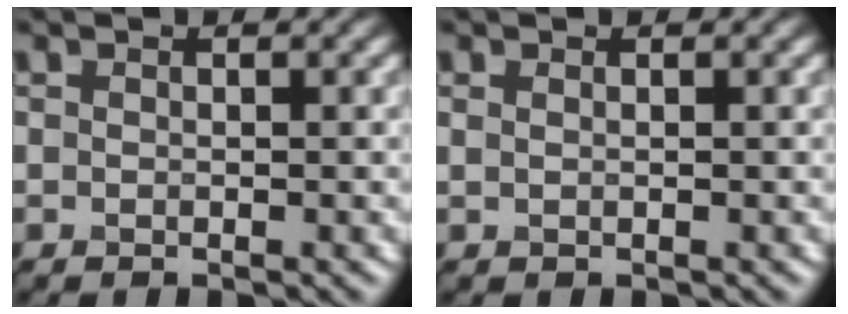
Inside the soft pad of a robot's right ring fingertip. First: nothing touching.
{"total": 0.6, "force": [0.4, 0.3, 0.4], "torque": [-0.009, -0.003, 0.004]}